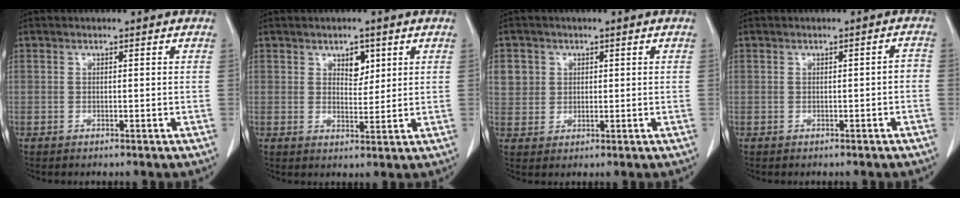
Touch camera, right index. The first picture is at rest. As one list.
[{"total": 3.3, "force": [1.7, 2.0, 2.1], "torque": [-0.027, -0.001, 0.029]}, {"total": 4.8, "force": [1.7, 4.4, 0.7], "torque": [-0.010, 0.006, 0.038]}, {"total": 1.3, "force": [-0.5, 0.4, 1.1], "torque": [-0.009, 0.004, -0.006]}]